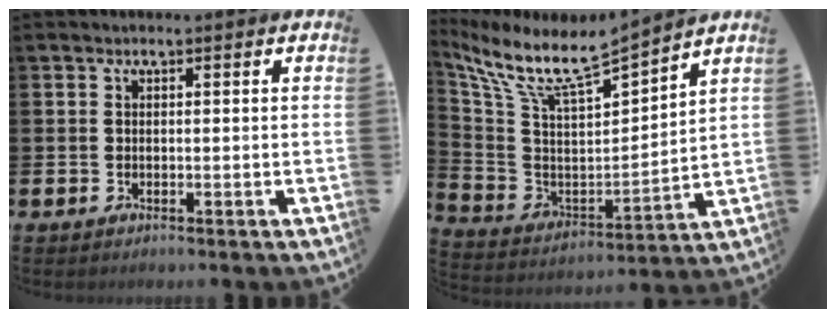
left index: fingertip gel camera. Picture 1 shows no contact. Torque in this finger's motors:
{"motor_torque": [0.06, -1.70, 0.40, 0.18]}